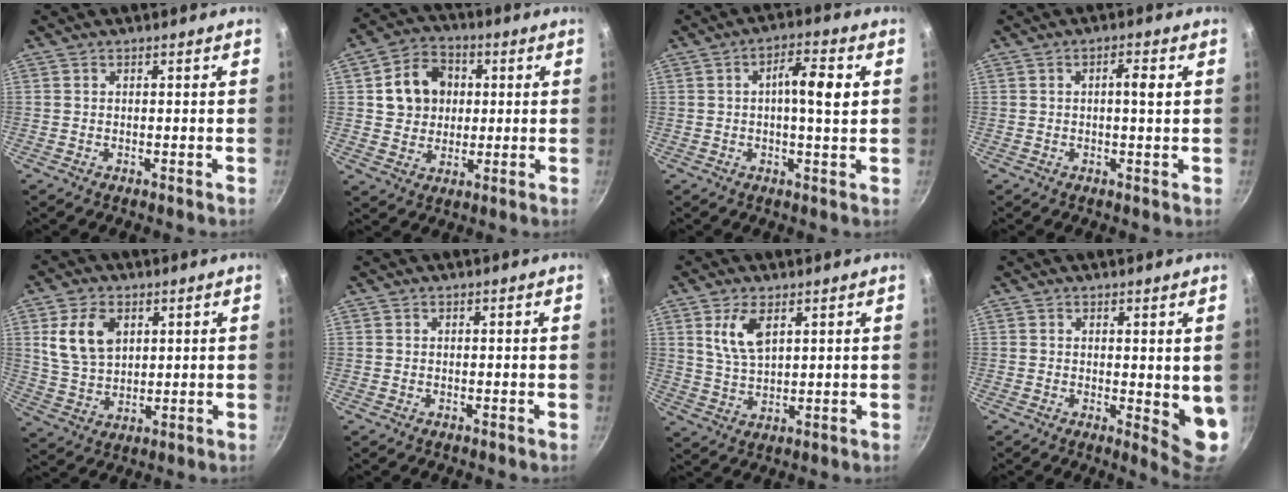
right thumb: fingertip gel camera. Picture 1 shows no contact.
{"total": 10.8, "force": [2.0, 9.1, 5.4], "torque": [-0.062, 0.010, 0.029]}
{"total": 7.2, "force": [1.0, 1.9, 6.8], "torque": [-0.106, 0.011, 0.010]}
{"total": 3.0, "force": [0.5, 0.6, 2.9], "torque": [-0.046, 0.004, 0.004]}
{"total": 10.0, "force": [3.3, 6.8, 6.6], "torque": [-0.109, -0.014, 0.069]}
{"total": 0.0}
{"total": 6.9, "force": [3.0, 3.4, 5.2], "torque": [-0.096, -0.018, 0.063]}
{"total": 6.4, "force": [0.8, 2.4, 5.9], "torque": [-0.063, -0.019, 0.013]}